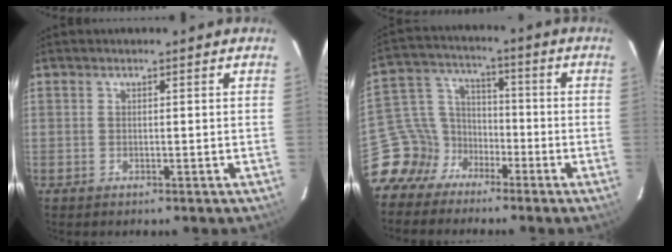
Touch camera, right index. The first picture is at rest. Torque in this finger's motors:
{"motor_torque": [-0.55, -0.59, -1.05, -0.21]}